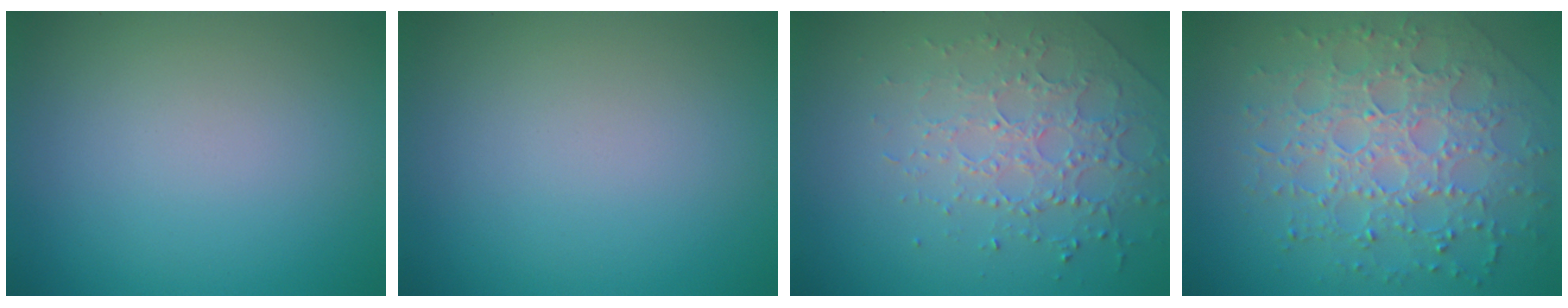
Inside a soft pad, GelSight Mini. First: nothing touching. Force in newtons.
{"total": 0.0}
{"total": 2.6, "press": 2.4, "slide": 1.1}
{"total": 7.2, "press": 5.2, "slide": 5.0}